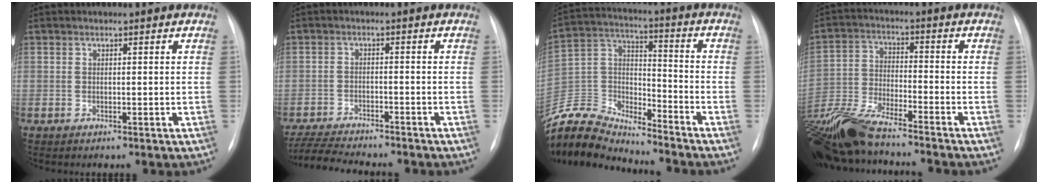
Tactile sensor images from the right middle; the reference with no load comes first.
{"total": 11.1, "force": [-10.2, 1.2, 4.3], "torque": [-0.073, -0.008, -0.159]}
{"total": 17.2, "force": [-16.7, 2.6, 3.2], "torque": [-0.063, 0.037, -0.303]}
{"total": 15.3, "force": [-13.3, 1.3, 7.6], "torque": [-0.164, -0.026, -0.249]}